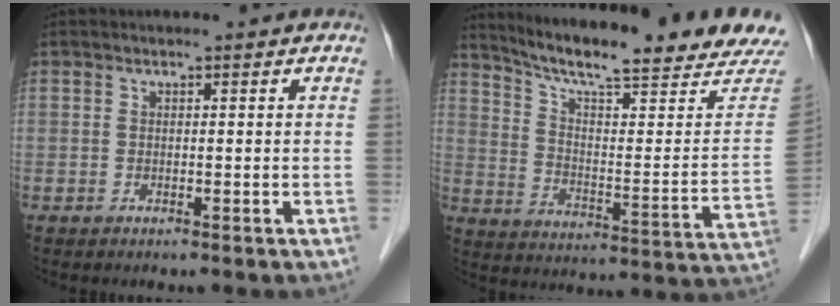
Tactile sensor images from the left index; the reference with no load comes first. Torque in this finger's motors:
{"motor_torque": [-0.65, -0.97, 0.29, 0.08]}